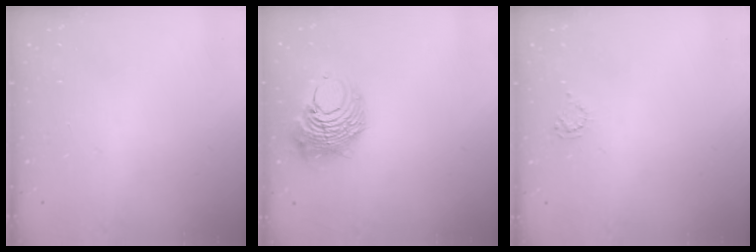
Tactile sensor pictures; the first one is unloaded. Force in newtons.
{"total": 10.9, "press": 10.9, "slide": 1.2}
{"total": 2.9, "press": 2.9, "slide": 0.3}